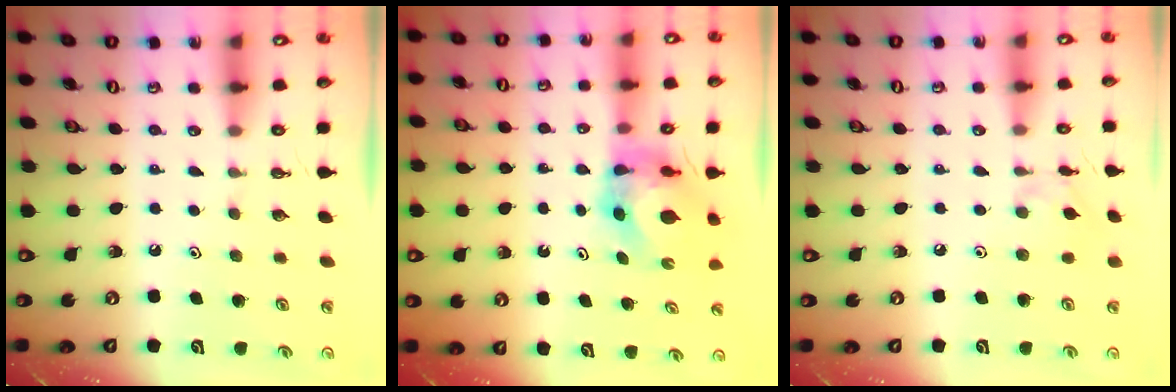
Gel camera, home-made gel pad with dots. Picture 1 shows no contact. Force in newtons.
{"total": 6.8, "press": 6.8, "slide": 0.5}
{"total": 4.2, "press": 4.2, "slide": 0.4}